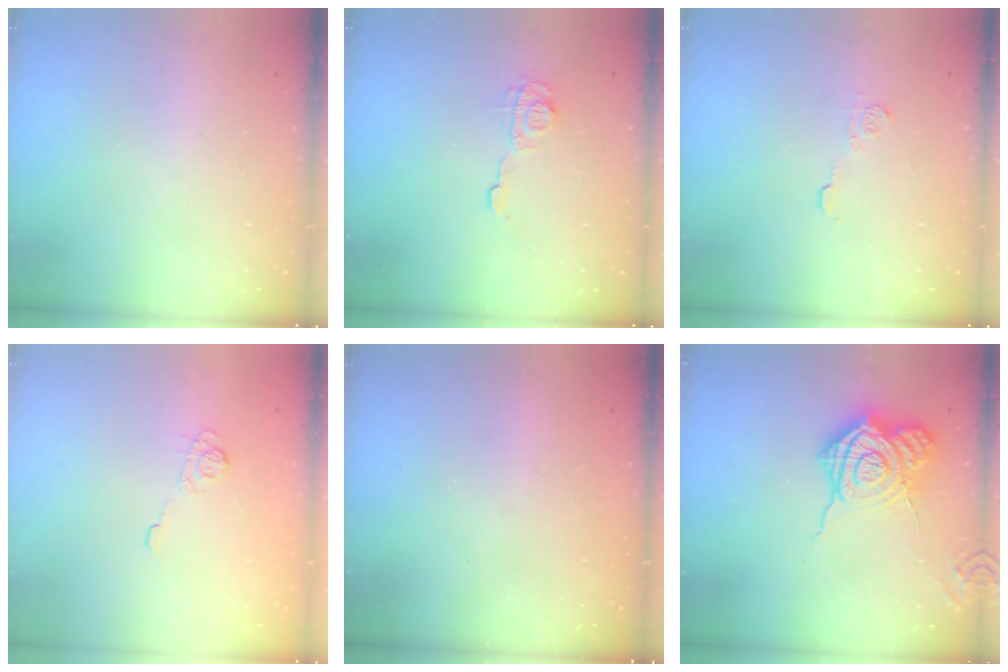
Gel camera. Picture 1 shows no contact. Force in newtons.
{"total": 7.9, "press": 7.9, "slide": 0.2}
{"total": 5.8, "press": 5.8, "slide": 0.7}
{"total": 5.0, "press": 4.8, "slide": 1.4}
{"total": 2.3, "press": 2.2, "slide": 0.7}
{"total": 15.1, "press": 15.0, "slide": 1.2}